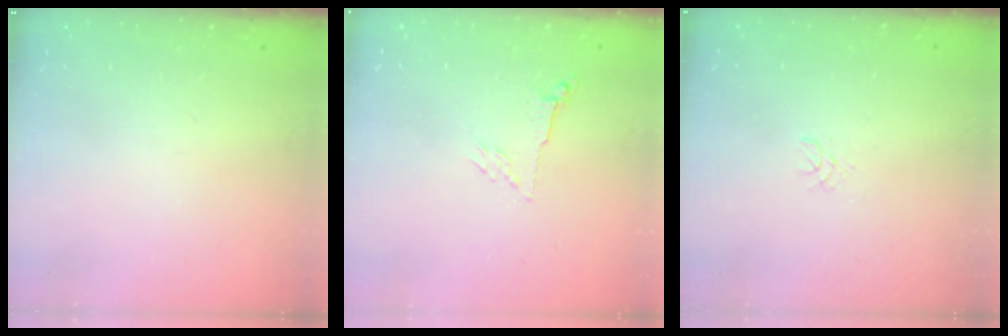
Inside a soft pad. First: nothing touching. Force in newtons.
{"total": 2.8, "press": 2.7, "slide": 0.6}
{"total": 1.1, "press": 1.1, "slide": 0.1}